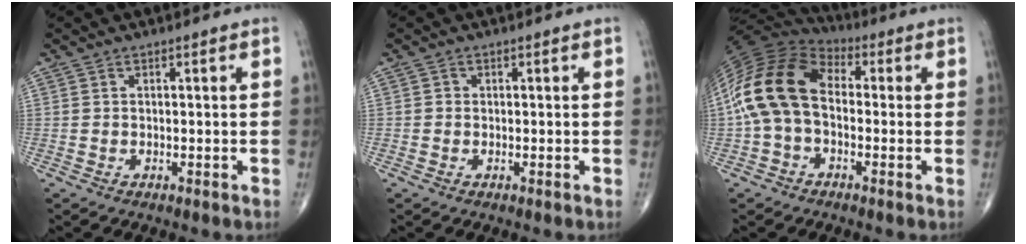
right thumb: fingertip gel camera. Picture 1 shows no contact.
{"total": 0.7, "force": [-0.1, 0.7, 0.2], "torque": [0.001, 0.003, -0.004]}
{"total": 16.4, "force": [-0.3, 10.7, 12.4], "torque": [-0.248, 0.038, -0.018]}